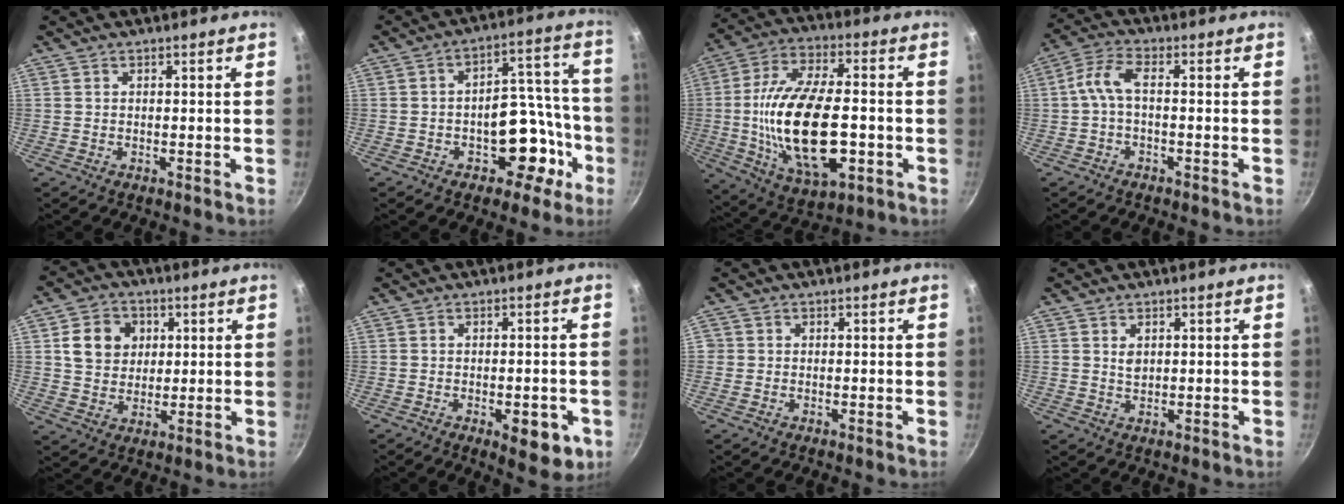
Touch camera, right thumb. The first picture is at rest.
{"total": 14.0, "force": [-5.0, 8.3, 10.2], "torque": [-0.090, 0.061, -0.067]}
{"total": 22.6, "force": [-2.7, 10.8, 19.7], "torque": [-0.371, 0.009, -0.036]}
{"total": 5.6, "force": [-0.3, 2.4, 5.0], "torque": [-0.111, 0.021, -0.015]}
{"total": 9.7, "force": [2.4, 8.1, 4.6], "torque": [-0.047, -0.004, 0.041]}
{"total": 7.5, "force": [-2.9, 3.2, 6.1], "torque": [-0.067, 0.003, -0.031]}
{"total": 1.3, "force": [-0.1, 1.3, 0.1], "torque": [0.007, 0.005, -0.003]}
{"total": 1.8, "force": [0.6, 1.2, 1.1], "torque": [-0.014, -0.006, 0.013]}